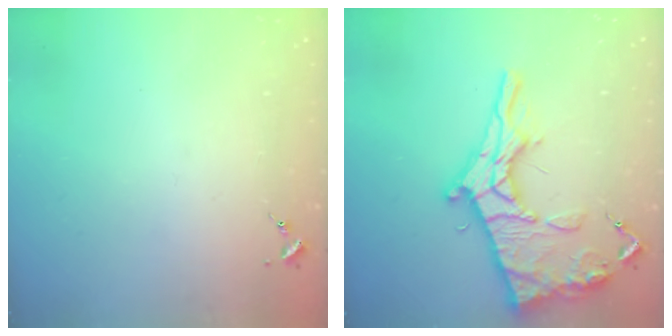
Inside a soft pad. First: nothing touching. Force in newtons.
{"total": 21.2, "press": 21.2, "slide": 1.8}